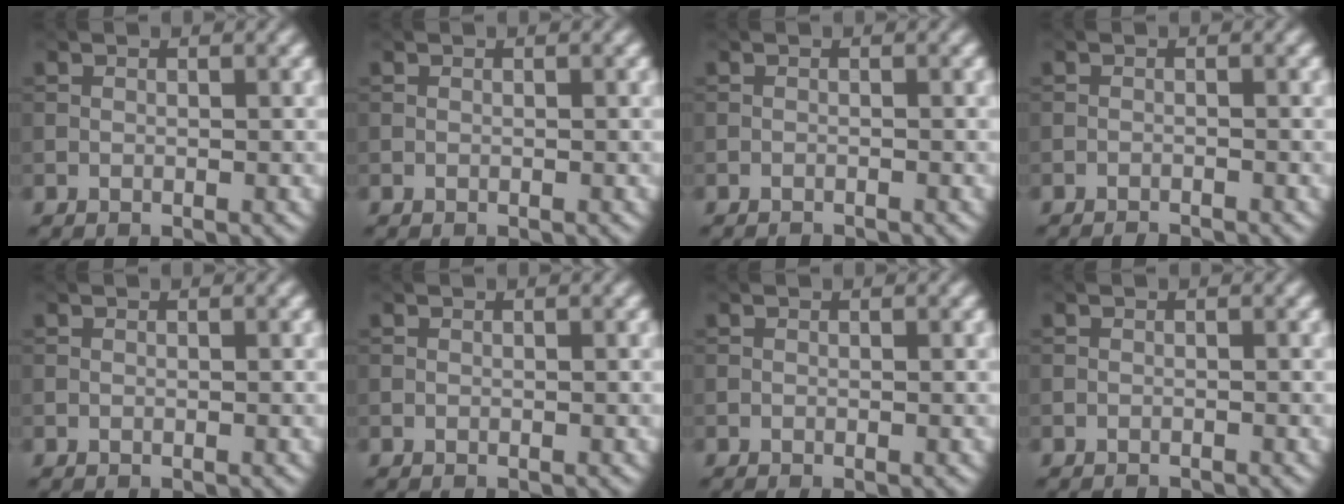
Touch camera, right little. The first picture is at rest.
{"total": 0.0}
{"total": 0.9, "force": [-0.9, 0.1, 0.2], "torque": [0.003, -0.001, -0.017]}
{"total": 1.8, "force": [-1.6, 0.2, 0.6], "torque": [-0.007, 0.001, -0.028]}
{"total": 0.0}
{"total": 0.0}
{"total": 0.0}
{"total": 1.0, "force": [-1.0, 0.1, 0.2], "torque": [0.004, -0.001, -0.016]}